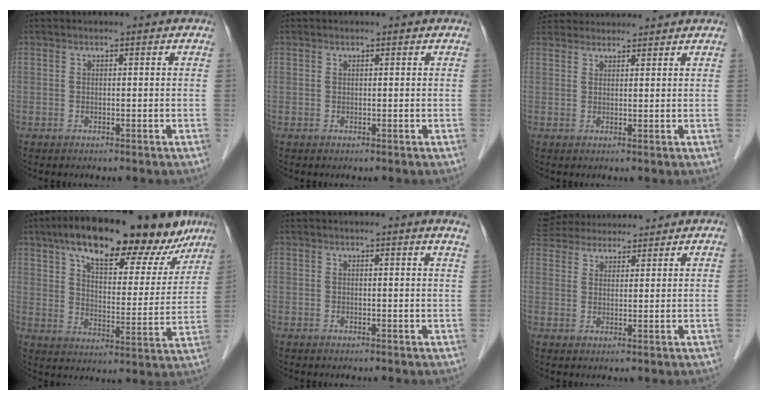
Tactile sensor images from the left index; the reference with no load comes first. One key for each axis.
{"total": 0.0}
{"total": 7.5, "fx": 7.2, "fy": 1.5, "fz": 1.2, "tx": -0.021, "ty": 0.039, "tz": 0.114}
{"total": 22.6, "fx": 16.3, "fy": 7.4, "fz": 13.8, "tx": -0.194, "ty": 0.032, "tz": 0.229}
{"total": 2.6, "fx": 2.3, "fy": -0.6, "fz": 1.0, "tx": -0.018, "ty": -0.013, "tz": 0.013}
{"total": 12.1, "fx": 11.1, "fy": 3.0, "fz": 3.6, "tx": -0.071, "ty": 0.047, "tz": 0.182}